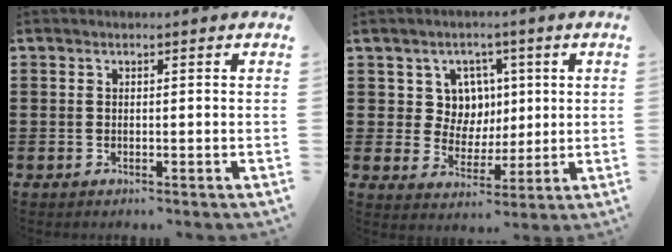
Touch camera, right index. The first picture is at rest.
{"total": 6.9, "force": [2.5, 6.2, 2.0], "torque": [-0.064, 0.010, 0.047]}